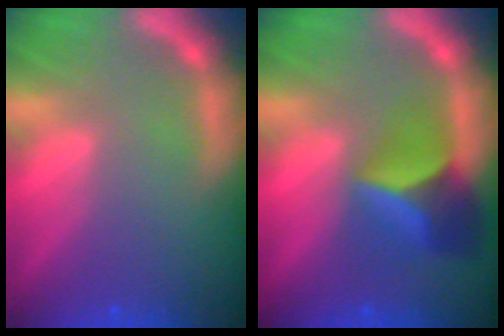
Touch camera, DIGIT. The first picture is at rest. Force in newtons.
{"total": 5.4}